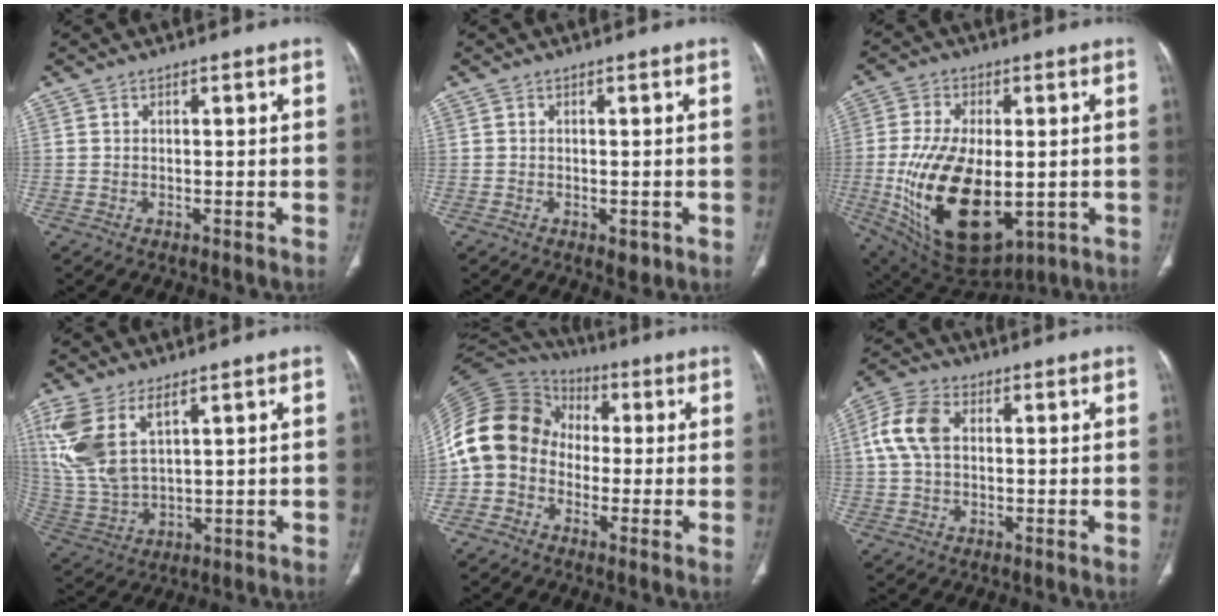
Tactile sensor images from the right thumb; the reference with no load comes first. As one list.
[{"total": 1.9, "force": [-0.7, 1.2, 1.3], "torque": [-0.008, -0.001, -0.003]}, {"total": 21.9, "force": [-3.2, 11.8, 18.2], "torque": [-0.339, -0.021, -0.023]}, {"total": 12.8, "force": [6.1, 6.2, 9.4], "torque": [-0.215, -0.014, 0.141]}, {"total": 15.3, "force": [-1.3, 13.0, 8.0], "torque": [-0.156, 0.050, -0.038]}, {"total": 8.6, "force": [1.6, 5.8, 6.2], "torque": [-0.134, 0.019, 0.027]}]